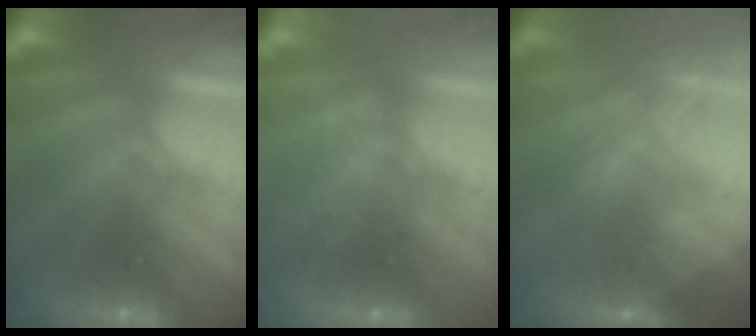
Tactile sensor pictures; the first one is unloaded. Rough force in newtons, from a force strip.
{"total": 2.4}
{"total": 2.7}